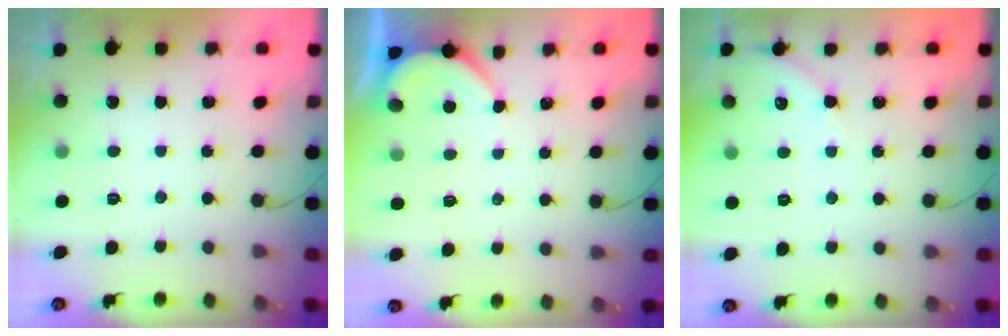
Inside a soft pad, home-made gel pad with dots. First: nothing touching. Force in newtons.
{"total": 1.7, "press": 1.6, "slide": 0.4}
{"total": 3.6, "press": 3.5, "slide": 0.6}